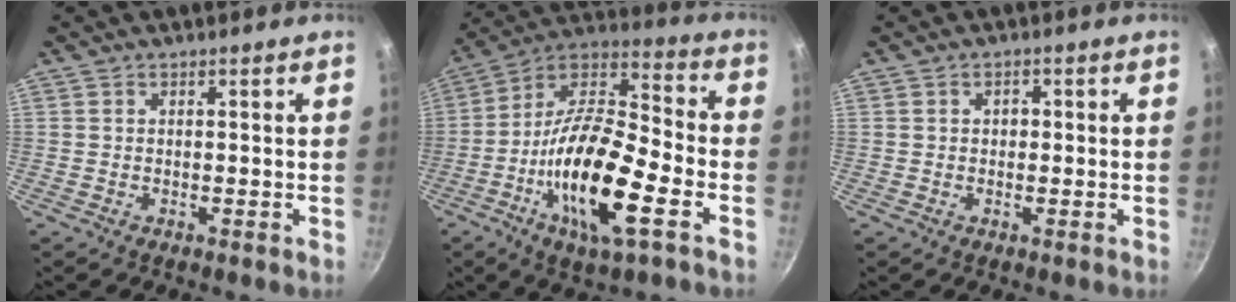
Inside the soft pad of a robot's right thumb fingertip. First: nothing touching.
{"total": 21.0, "force": [-7.1, 6.8, 18.6], "torque": [-0.332, 0.034, -0.144]}
{"total": 1.6, "force": [0.1, 1.3, 0.9], "torque": [-0.007, 0.005, 0.001]}